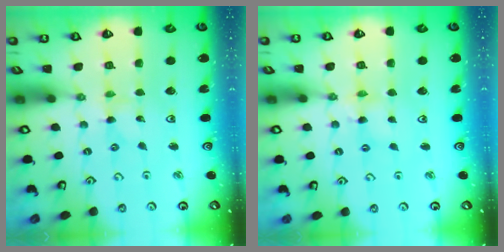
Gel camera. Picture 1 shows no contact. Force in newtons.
{"total": 3.3, "press": 3.3, "slide": 0.3}